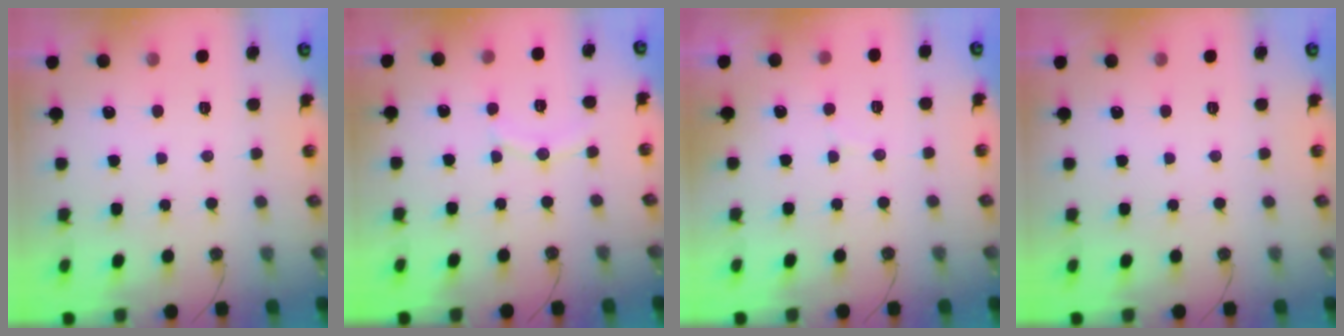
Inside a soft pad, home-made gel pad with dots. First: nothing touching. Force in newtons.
{"total": 7.4, "press": 7.4, "slide": 0.7}
{"total": 2.9, "press": 2.7, "slide": 1.1}
{"total": 0.0}